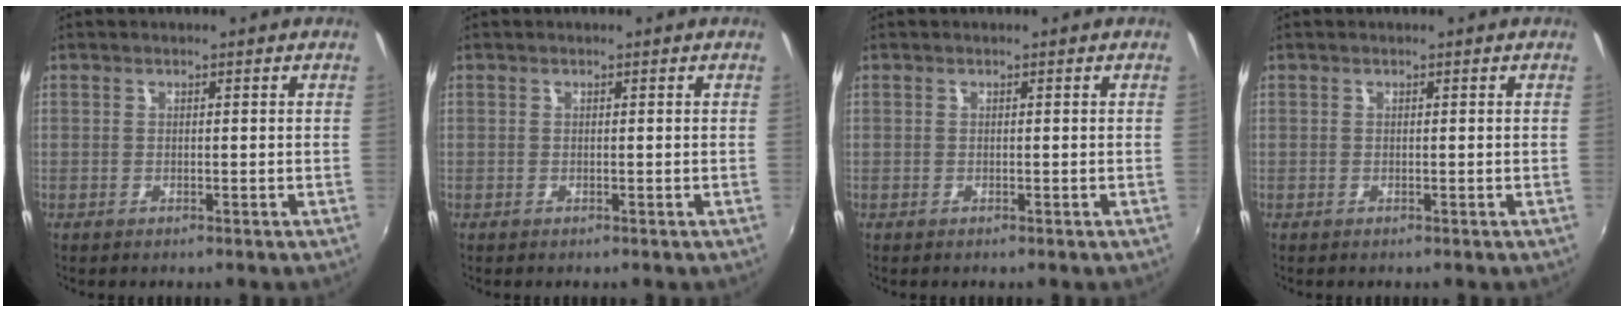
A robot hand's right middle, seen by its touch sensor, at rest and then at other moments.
{"total": 0.0}
{"total": 0.0}
{"total": 0.0}